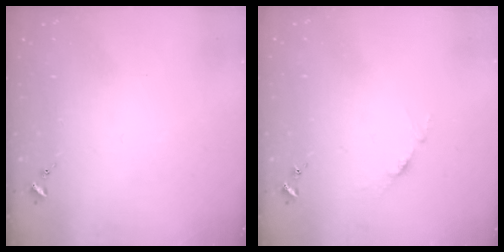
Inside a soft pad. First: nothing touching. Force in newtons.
{"total": 3.4, "press": 3.4, "slide": 0.4}